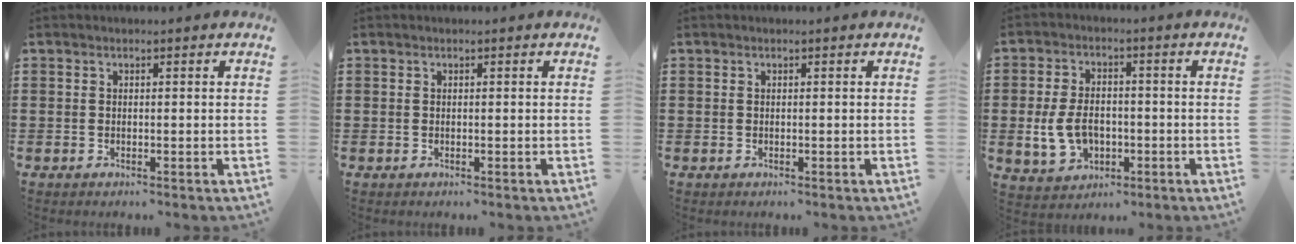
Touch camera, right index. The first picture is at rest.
{"total": 0.0}
{"total": 0.0}
{"total": 6.6, "force": [-1.3, 4.7, 4.4], "torque": [-0.104, 0.004, -0.027]}